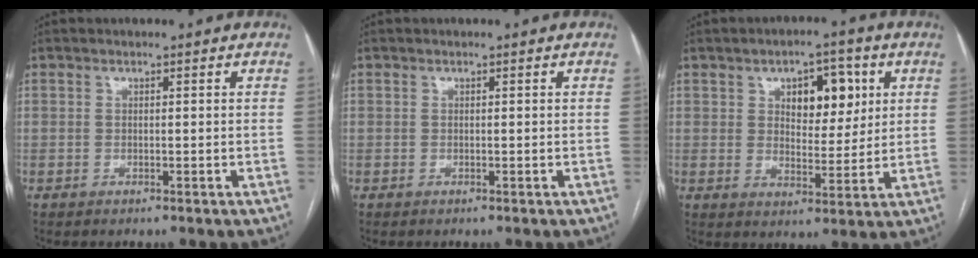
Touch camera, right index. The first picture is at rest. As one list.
[{"total": 0.0}, {"total": 8.3, "force": [3.1, 4.2, 6.4], "torque": [-0.086, 0.011, 0.051]}]